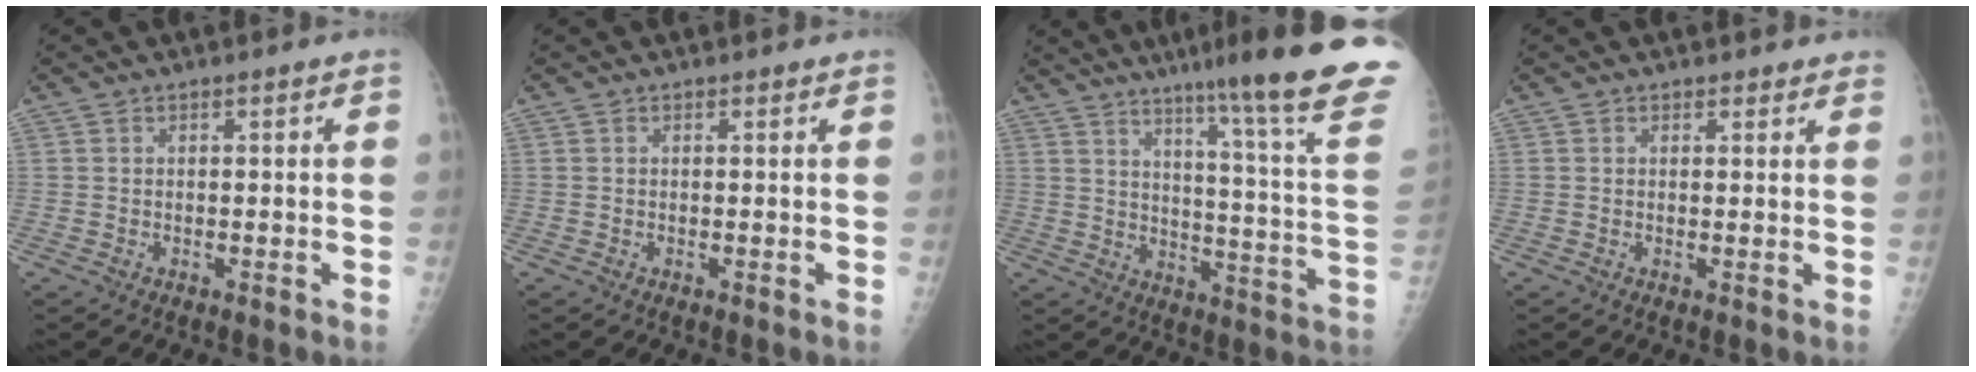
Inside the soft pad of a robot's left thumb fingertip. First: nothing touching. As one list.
[{"total": 0.0}, {"total": 25.6, "force": [18.5, 0.9, 17.7], "torque": [-0.228, -0.116, 0.245]}, {"total": 1.7, "force": [1.5, 0.9, 0.1], "torque": [0.016, -0.006, 0.010]}]